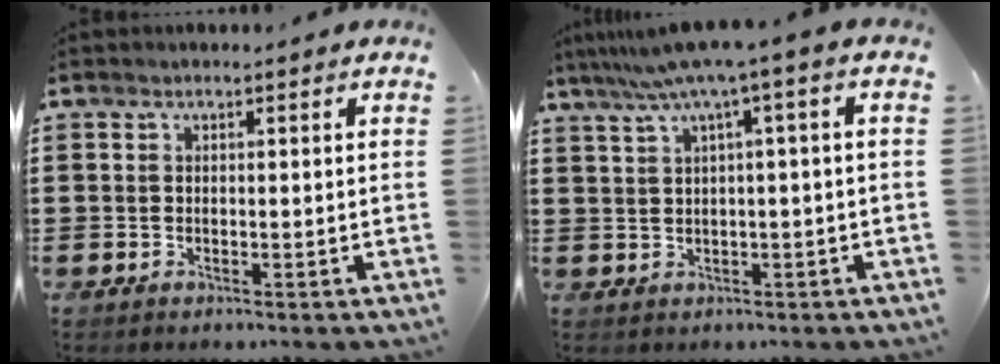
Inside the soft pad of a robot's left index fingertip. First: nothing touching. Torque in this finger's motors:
{"motor_torque": [1.09, -1.04, 0.92, 0.21]}